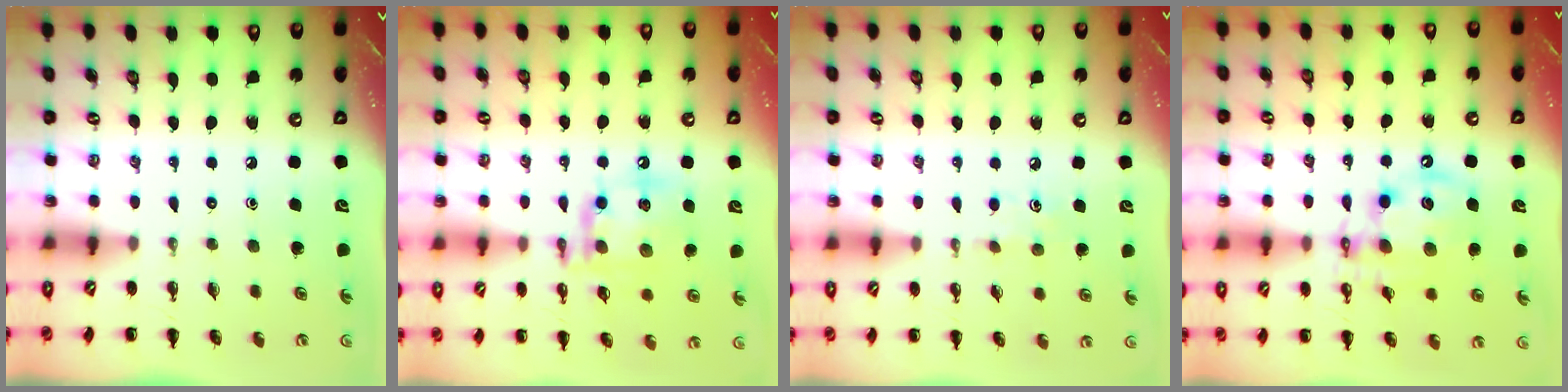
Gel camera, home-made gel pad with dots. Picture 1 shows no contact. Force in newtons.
{"total": 14.5, "press": 14.3, "slide": 2.3}
{"total": 4.7, "press": 4.4, "slide": 1.4}
{"total": 12.4, "press": 12.0, "slide": 3.0}